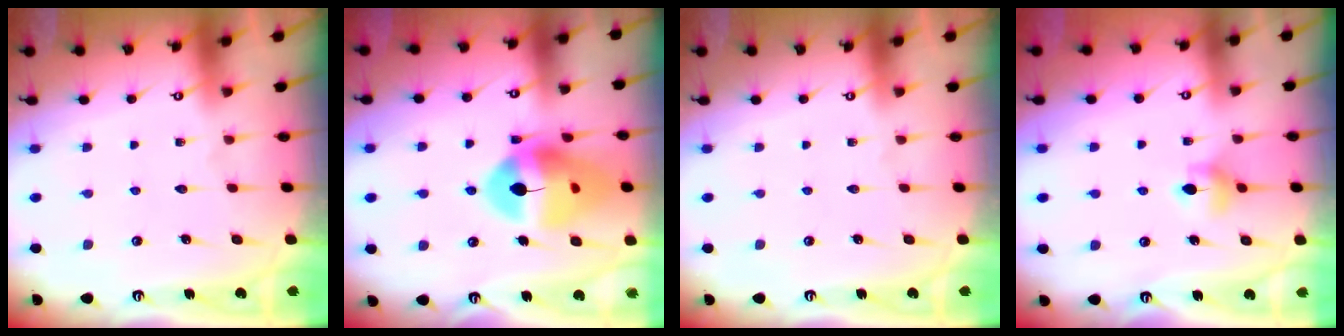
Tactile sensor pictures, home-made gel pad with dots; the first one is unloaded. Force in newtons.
{"total": 17.7, "press": 17.6, "slide": 1.8}
{"total": 0.0}
{"total": 5.2, "press": 5.1, "slide": 0.9}